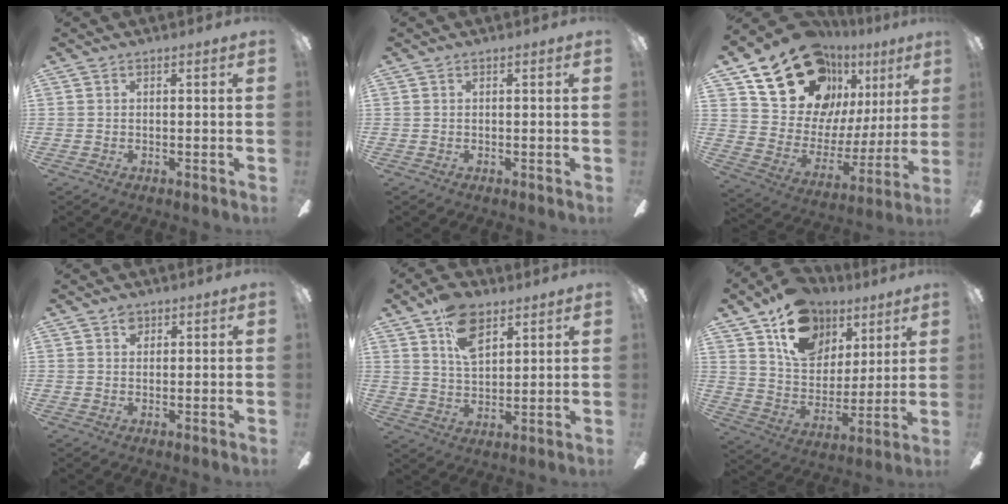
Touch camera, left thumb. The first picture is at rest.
{"total": 0.0}
{"total": 23.7, "force": [15.6, 14.5, 10.4], "torque": [-0.170, -0.091, 0.301]}
{"total": 2.4, "force": [1.5, 1.5, 1.0], "torque": [-0.014, -0.001, 0.026]}
{"total": 11.0, "force": [6.6, 6.0, 6.5], "torque": [-0.111, -0.017, 0.120]}
{"total": 18.1, "force": [10.6, 12.2, 8.0], "torque": [-0.125, -0.052, 0.197]}